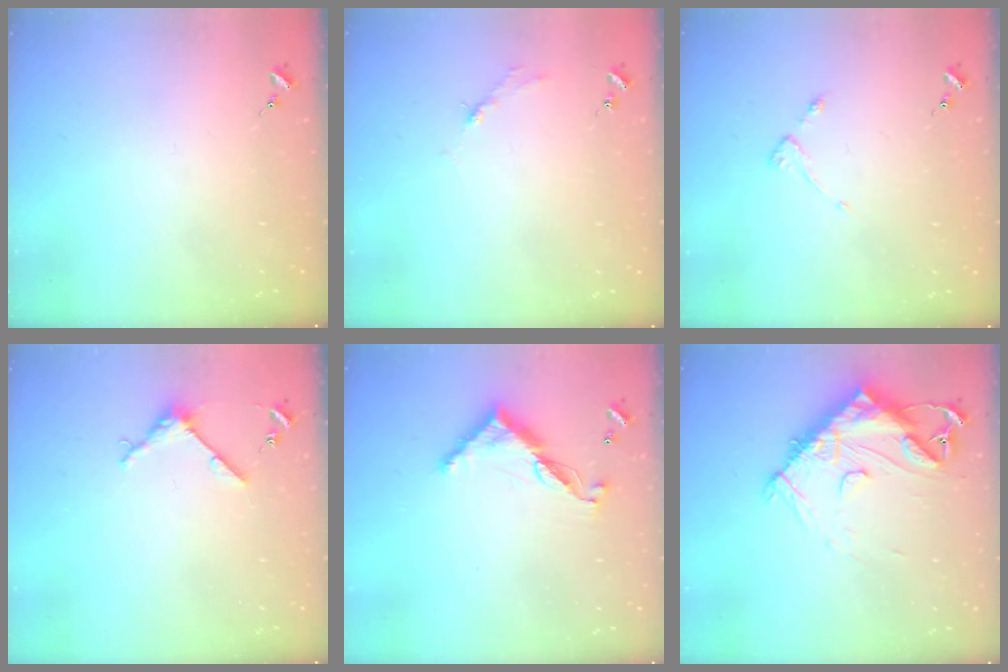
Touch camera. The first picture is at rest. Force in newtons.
{"total": 2.7, "press": 2.7, "slide": 0.4}
{"total": 2.8, "press": 2.7, "slide": 0.5}
{"total": 4.0, "press": 4.0, "slide": 0.4}
{"total": 11.0, "press": 11.0, "slide": 0.4}
{"total": 14.6, "press": 14.5, "slide": 1.1}